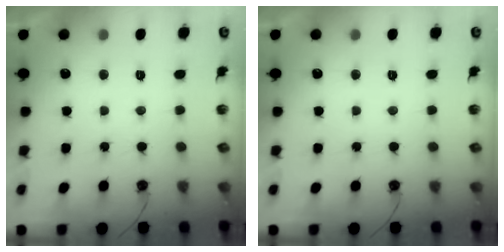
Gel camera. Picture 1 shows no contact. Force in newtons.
{"total": 0.0}